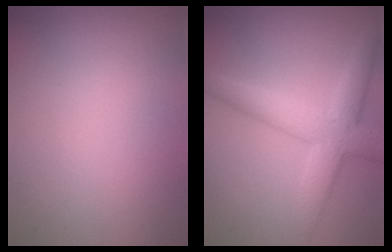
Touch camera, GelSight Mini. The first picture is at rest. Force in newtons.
{"total": 5.0, "press": 5.0, "slide": 0.3}